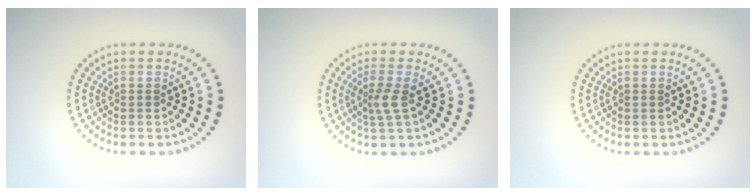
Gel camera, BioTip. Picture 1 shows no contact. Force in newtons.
{"total": 2.0, "press": 1.5, "slide": 1.4}
{"total": 0.0}